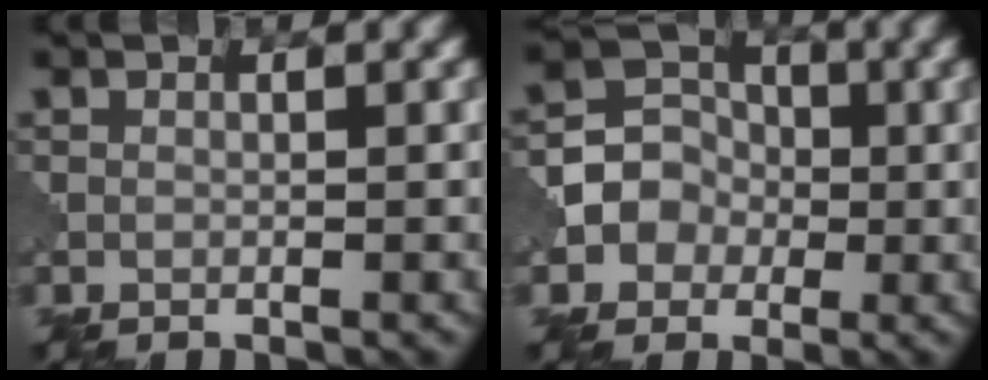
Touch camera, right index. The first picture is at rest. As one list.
[{"total": 4.5, "force": [-0.9, 4.1, 1.6], "torque": [-0.007, 0.010, -0.033]}]